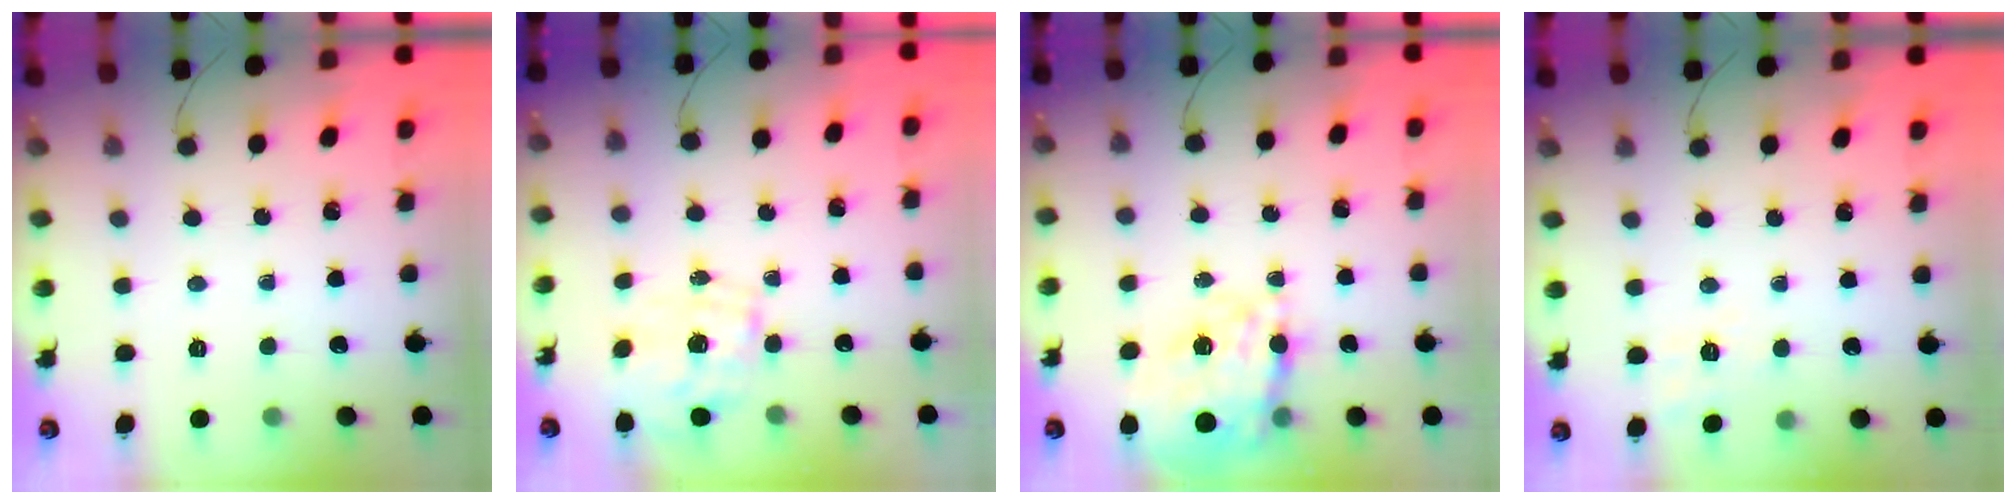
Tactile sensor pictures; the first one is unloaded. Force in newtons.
{"total": 1.6, "press": 1.4, "slide": 0.8}
{"total": 19.5, "press": 19.0, "slide": 4.4}
{"total": 1.9, "press": 0.8, "slide": 1.7}